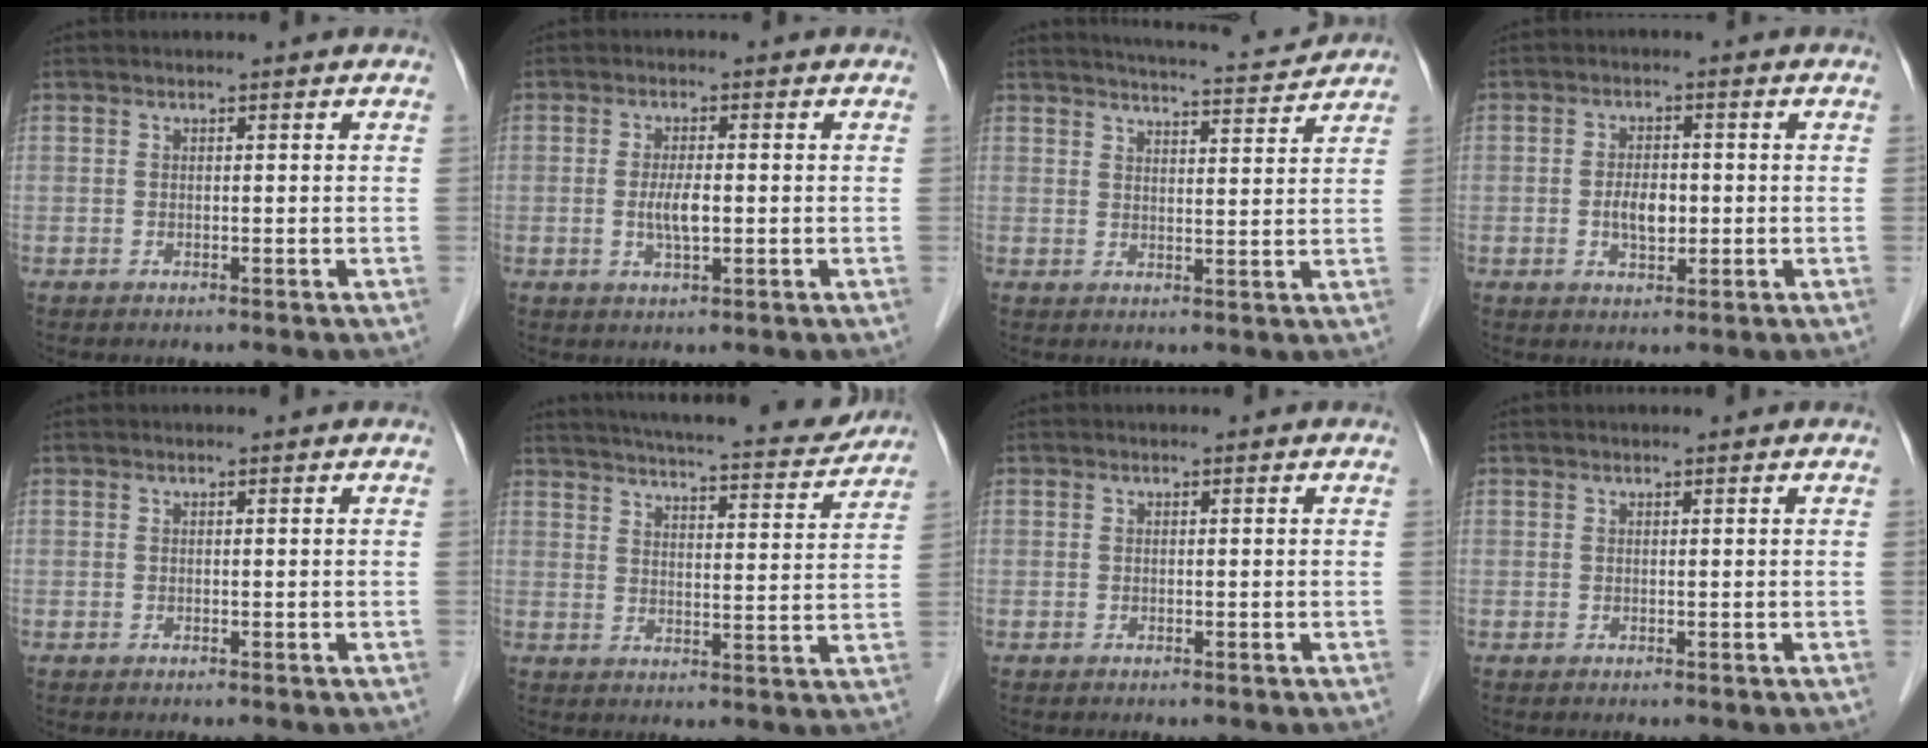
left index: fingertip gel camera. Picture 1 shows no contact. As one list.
[{"total": 3.4, "force": [-0.4, 0.8, 3.3], "torque": [-0.068, -0.004, -0.007]}, {"total": 9.2, "force": [9.0, -0.1, 2.0], "torque": [-0.037, 0.001, 0.117]}, {"total": 4.0, "force": [-0.6, 2.1, 3.3], "torque": [-0.062, 0.001, -0.008]}, {"total": 0.0}, {"total": 20.5, "force": [18.6, 2.8, 8.1], "torque": [-0.128, -0.013, 0.239]}, {"total": 0.0}, {"total": 0.7, "force": [0.6, 0.0, 0.3], "torque": [-0.006, 0.008, 0.011]}]